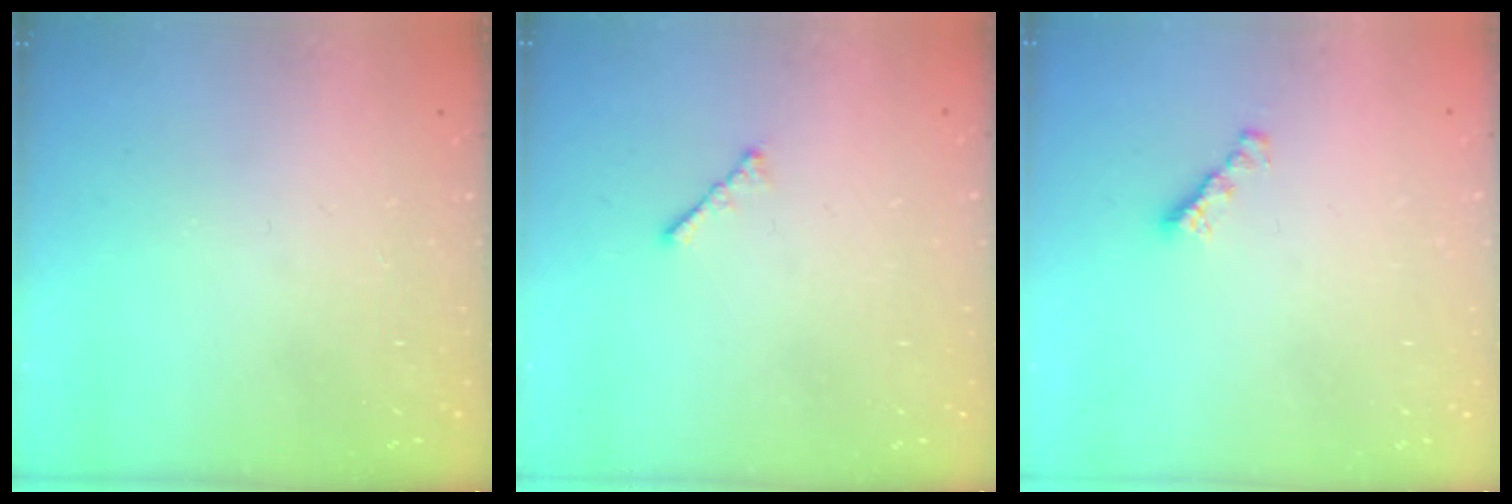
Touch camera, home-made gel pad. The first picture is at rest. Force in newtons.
{"total": 1.9, "press": 1.8, "slide": 0.5}
{"total": 2.5, "press": 2.5, "slide": 0.5}